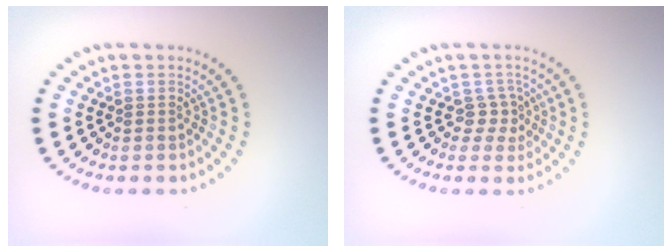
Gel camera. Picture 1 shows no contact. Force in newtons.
{"total": 1.8, "press": 1.3, "slide": 1.2}